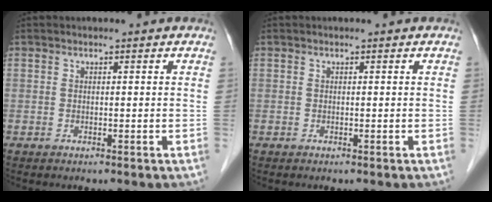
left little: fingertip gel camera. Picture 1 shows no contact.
{"total": 0.0}